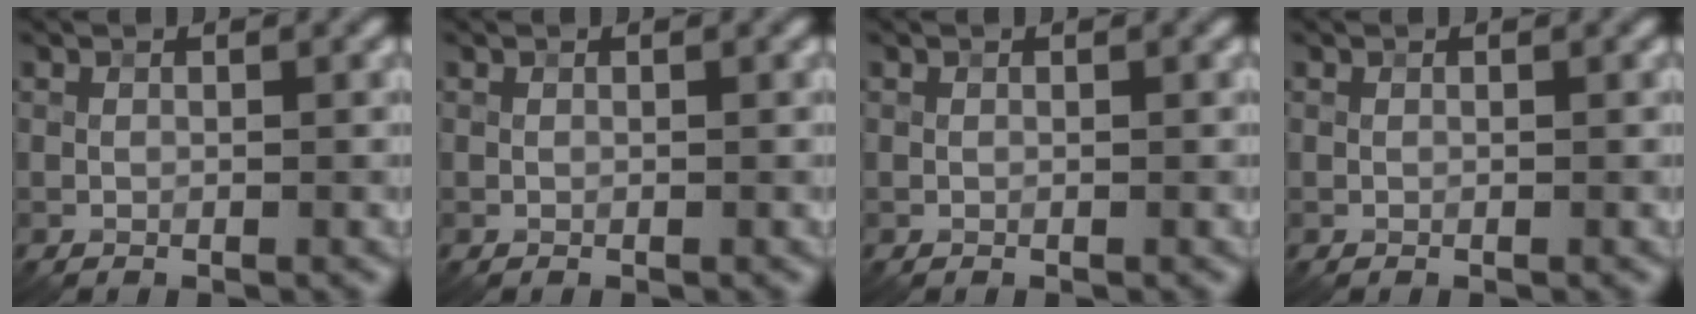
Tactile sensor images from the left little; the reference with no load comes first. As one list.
[{"total": 0.0}, {"total": 0.0}, {"total": 0.0}]